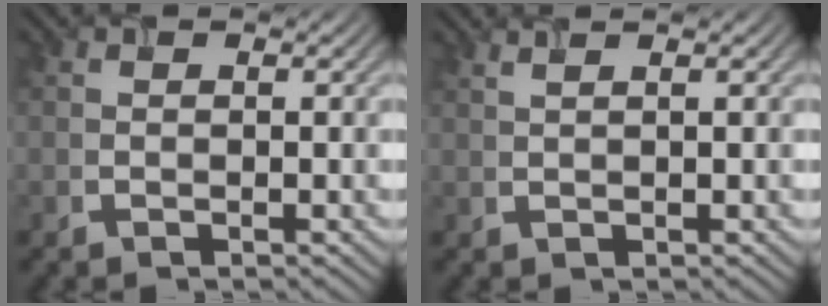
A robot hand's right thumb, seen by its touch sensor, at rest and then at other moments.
{"total": 1.6, "force": [1.2, 0.3, 1.1], "torque": [-0.021, 0.005, 0.015]}